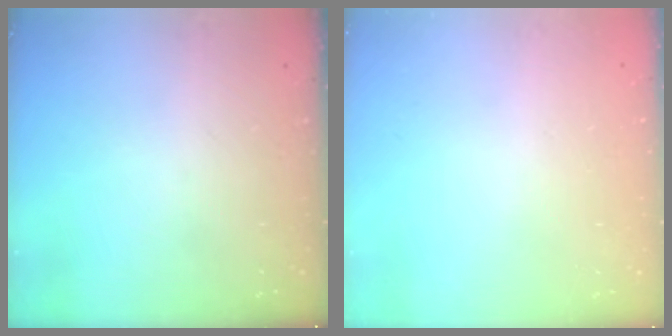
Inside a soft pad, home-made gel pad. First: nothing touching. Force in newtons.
{"total": 0.0}